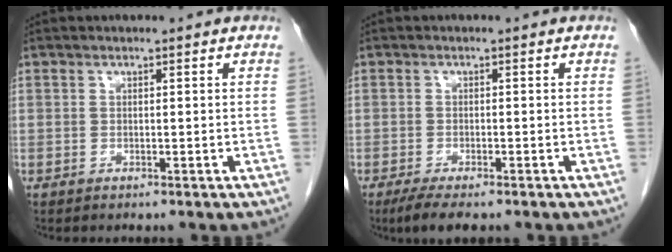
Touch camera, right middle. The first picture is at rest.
{"total": 4.5, "force": [-3.3, 1.0, 2.9], "torque": [-0.051, -0.012, -0.050]}